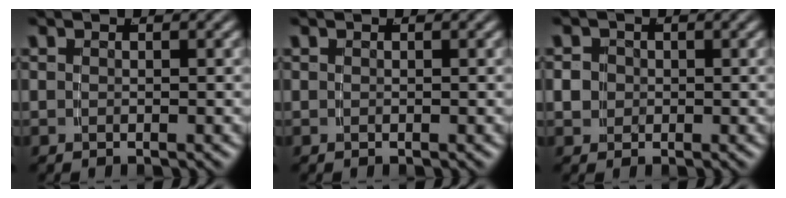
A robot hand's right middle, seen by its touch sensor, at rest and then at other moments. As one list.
[{"total": 0.0}, {"total": 1.6, "force": [0.2, 1.6, 0.3], "torque": [-0.008, -0.008, 0.007]}]